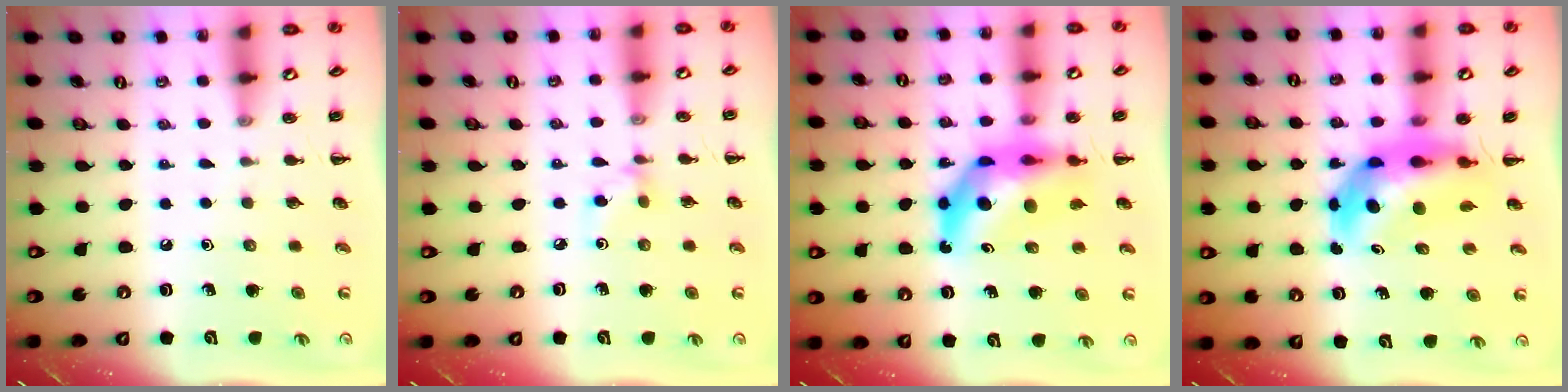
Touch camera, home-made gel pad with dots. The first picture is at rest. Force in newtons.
{"total": 3.6, "press": 3.4, "slide": 1.3}
{"total": 12.1, "press": 11.5, "slide": 3.9}
{"total": 8.5, "press": 8.0, "slide": 2.6}